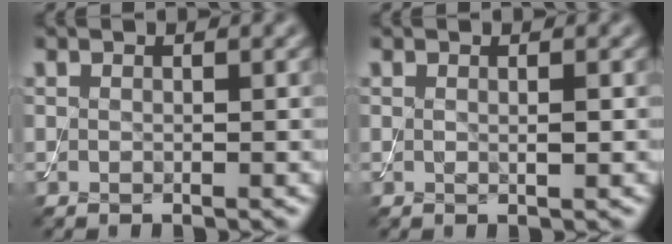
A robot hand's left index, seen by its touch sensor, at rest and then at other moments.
{"total": 0.7, "force": [0.1, 0.1, 0.7], "torque": [-0.013, -0.002, 0.000]}